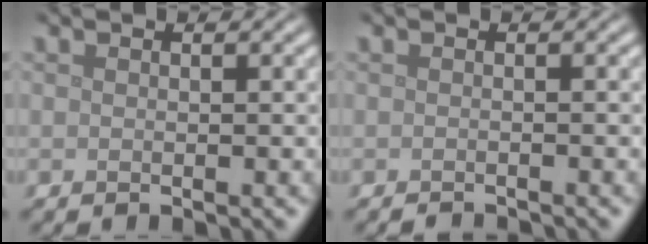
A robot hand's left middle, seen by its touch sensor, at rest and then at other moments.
{"total": 1.1, "force": [-1.1, 0.1, 0.2], "torque": [0.000, -0.003, -0.017]}